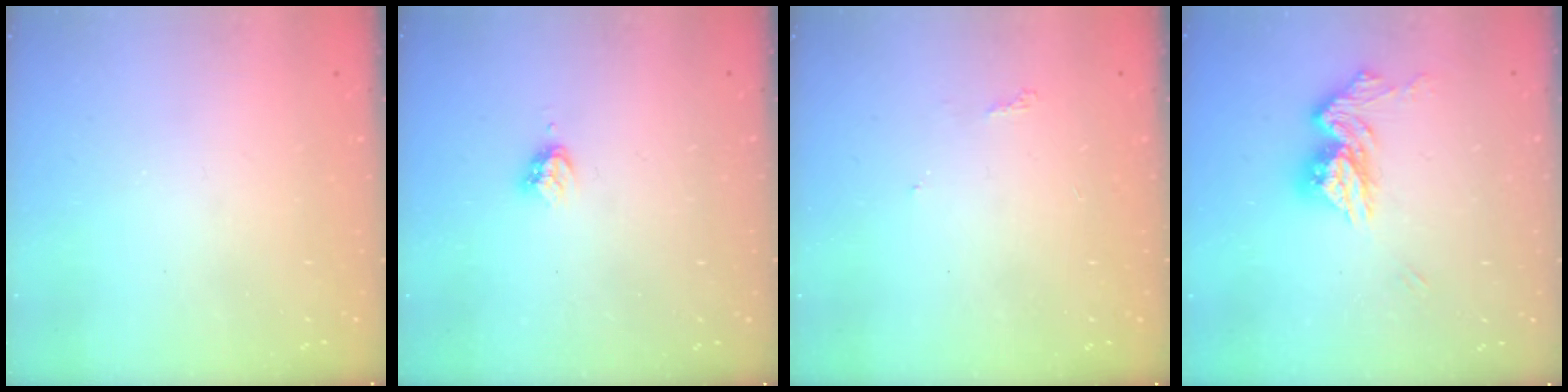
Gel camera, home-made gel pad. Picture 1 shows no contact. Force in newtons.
{"total": 3.2, "press": 3.2, "slide": 0.5}
{"total": 4.4, "press": 4.4, "slide": 0.5}
{"total": 11.7, "press": 11.7, "slide": 0.9}